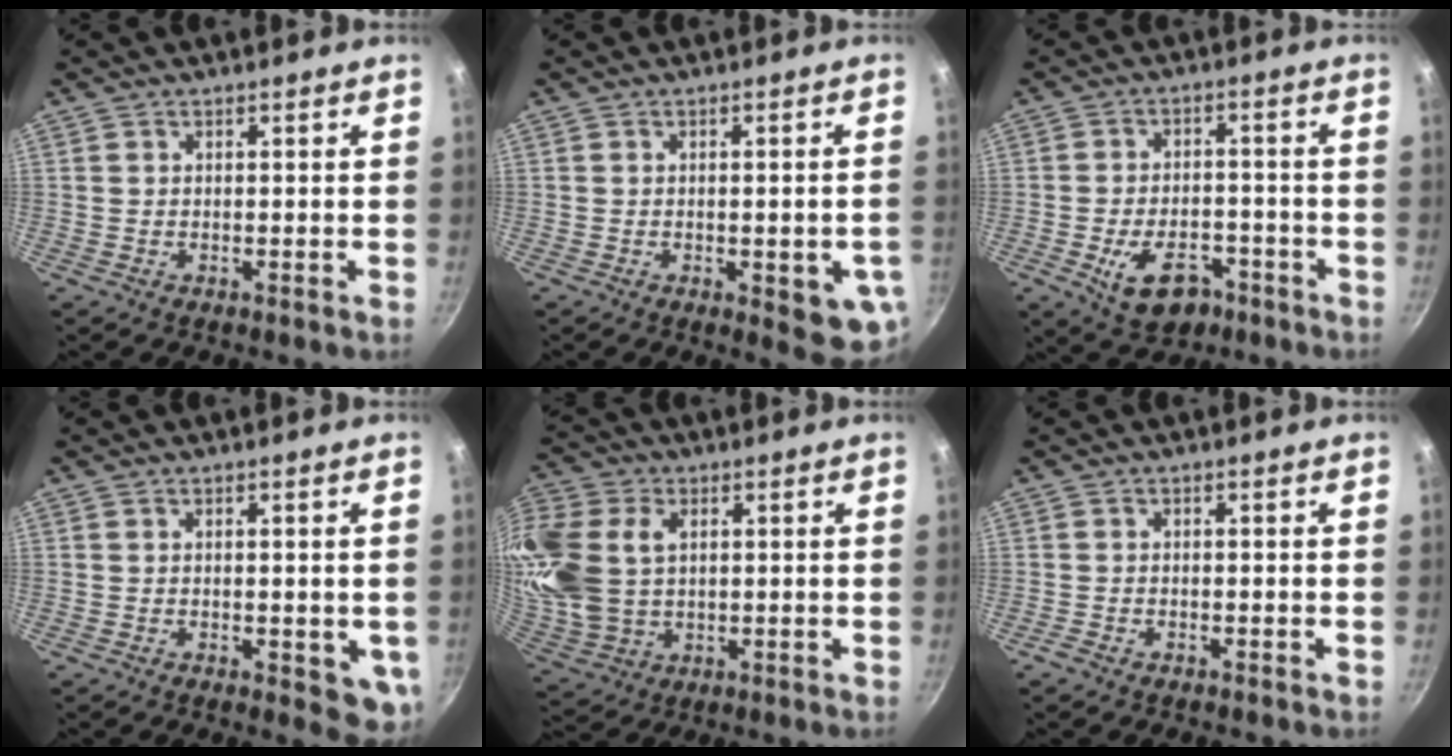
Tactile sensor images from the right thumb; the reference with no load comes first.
{"total": 8.6, "force": [-2.1, 2.8, 7.9], "torque": [-0.079, -0.006, -0.022]}
{"total": 9.9, "force": [-4.7, 6.0, 6.3], "torque": [-0.080, 0.023, -0.066]}
{"total": 6.1, "force": [-1.0, 2.4, 5.5], "torque": [-0.059, -0.015, -0.010]}
{"total": 19.0, "force": [3.7, 13.6, 12.7], "torque": [-0.290, 0.006, 0.077]}
{"total": 0.8, "force": [-0.7, 0.2, 0.3], "torque": [-0.019, 0.005, -0.017]}